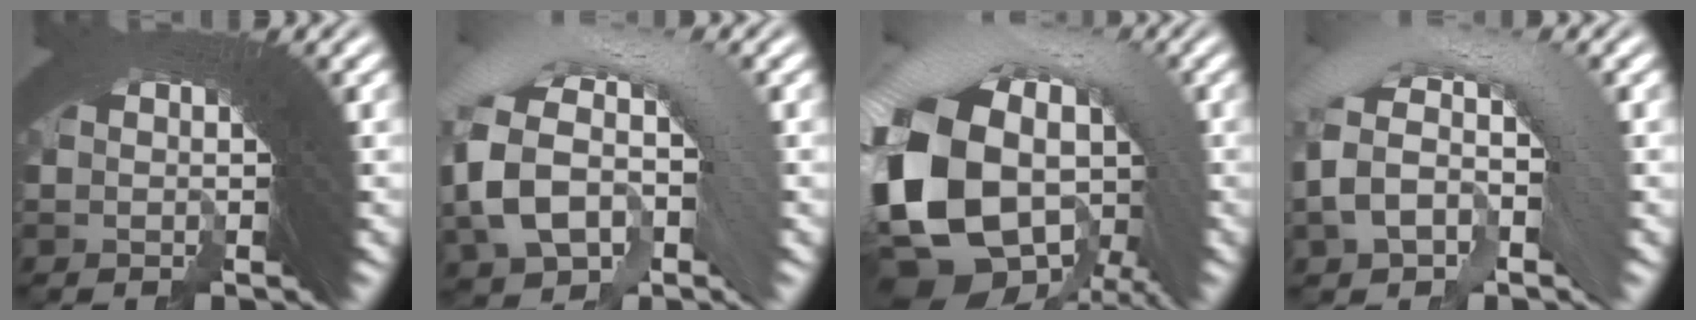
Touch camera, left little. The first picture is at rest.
{"total": 7.6, "force": [1.0, 4.9, 5.7], "torque": [-0.098, 0.020, 0.007]}
{"total": 15.2, "force": [-0.8, 10.8, 10.7], "torque": [-0.235, -0.030, -0.008]}
{"total": 6.3, "force": [1.0, 3.9, 4.9], "torque": [-0.077, 0.031, 0.002]}